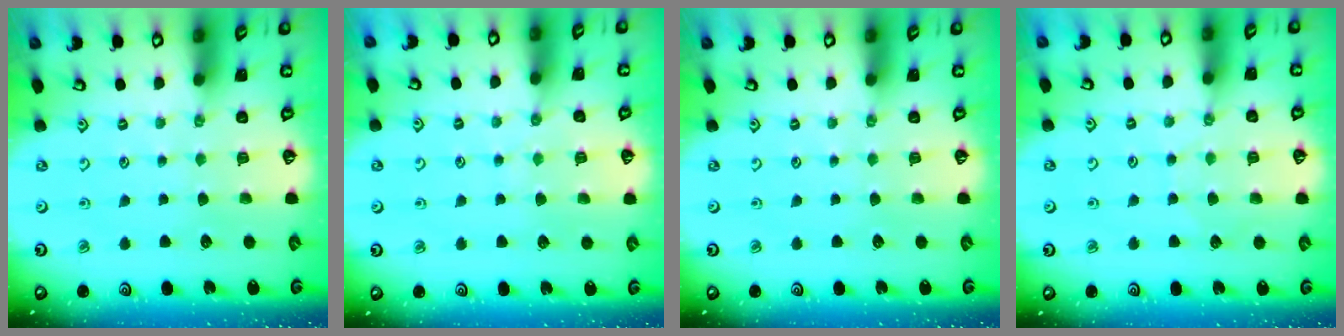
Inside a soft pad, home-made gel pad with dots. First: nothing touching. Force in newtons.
{"total": 5.7, "press": 5.7, "slide": 0.6}
{"total": 0.0}
{"total": 4.7, "press": 4.7, "slide": 0.5}